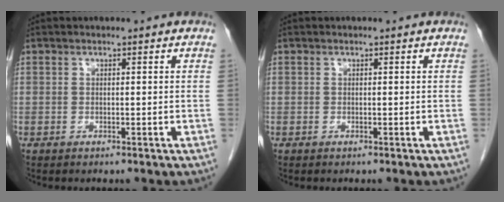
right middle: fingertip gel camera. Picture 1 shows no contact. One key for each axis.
{"total": 0.0}